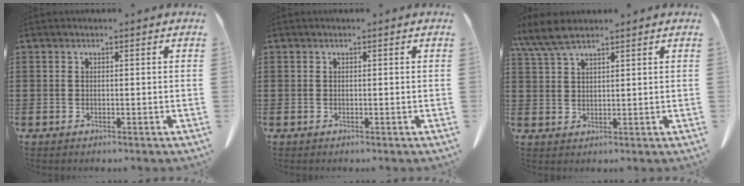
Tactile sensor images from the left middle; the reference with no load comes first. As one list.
[{"total": 0.0}, {"total": 5.7, "force": [4.2, 1.4, 3.5], "torque": [-0.086, -0.006, 0.076]}]